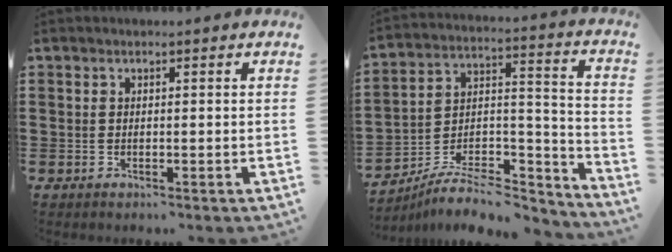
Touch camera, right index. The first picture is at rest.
{"total": 7.9, "force": [-6.4, 3.0, 3.5], "torque": [-0.057, 0.017, -0.122]}